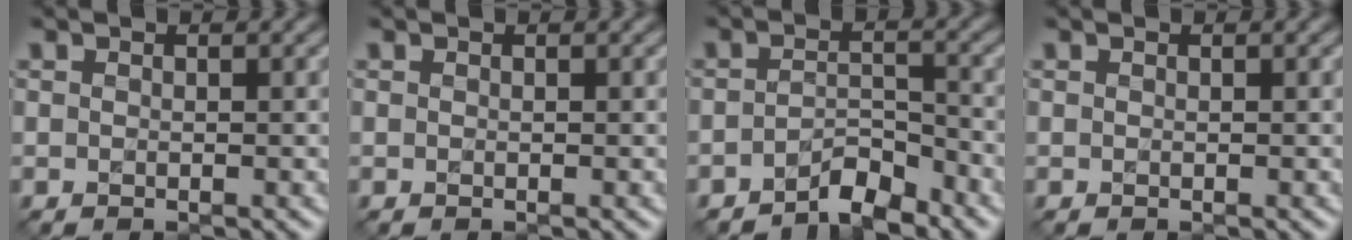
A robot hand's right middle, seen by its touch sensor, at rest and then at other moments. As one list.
[{"total": 0.0}, {"total": 3.1, "force": [-2.6, 0.9, 1.4], "torque": [-0.021, 0.013, -0.049]}, {"total": 0.0}]